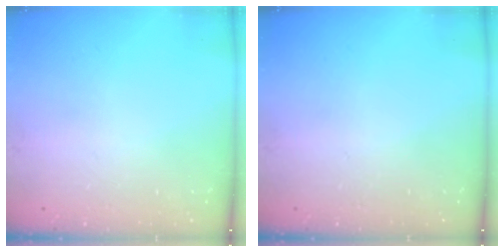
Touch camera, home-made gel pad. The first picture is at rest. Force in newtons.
{"total": 0.0}